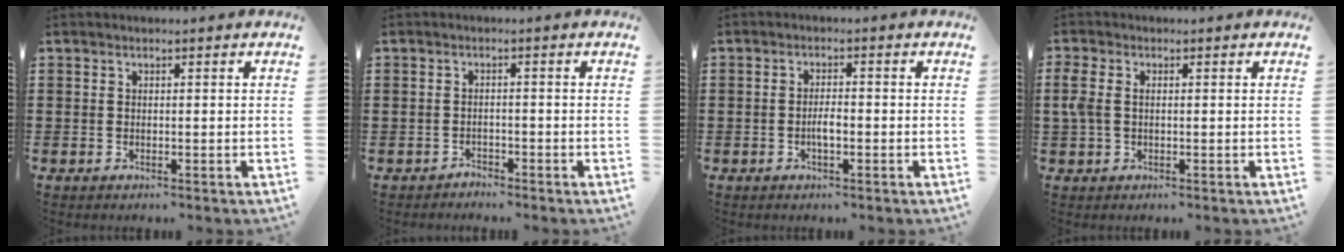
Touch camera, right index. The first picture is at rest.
{"total": 1.6, "force": [-1.5, 0.5, -0.2], "torque": [-0.001, 0.006, -0.035]}
{"total": 2.9, "force": [-1.0, 0.9, 2.6], "torque": [-0.056, 0.001, -0.020]}
{"total": 2.7, "force": [0.1, 1.7, 2.1], "torque": [-0.058, 0.002, -0.003]}